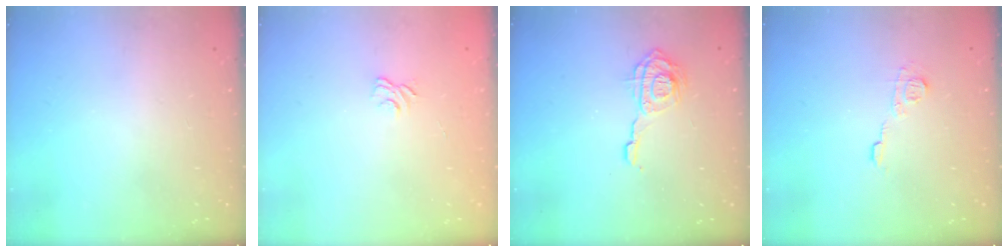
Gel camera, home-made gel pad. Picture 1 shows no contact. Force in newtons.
{"total": 3.3, "press": 3.0, "slide": 1.3}
{"total": 10.3, "press": 10.3, "slide": 1.0}
{"total": 7.0, "press": 7.0, "slide": 0.6}